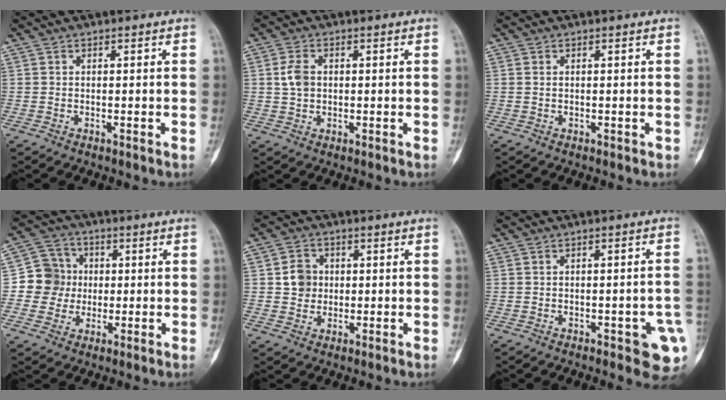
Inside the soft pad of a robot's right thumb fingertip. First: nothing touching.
{"total": 4.0, "force": [0.4, 2.9, 2.8], "torque": [-0.047, 0.003, 0.004]}
{"total": 0.5, "force": [0.0, 0.4, 0.2], "torque": [-0.002, 0.001, -0.001]}
{"total": 8.9, "force": [-0.3, 8.6, 2.3], "torque": [0.008, 0.016, -0.014]}
{"total": 5.2, "force": [0.3, 4.7, 2.2], "torque": [-0.013, 0.004, 0.001]}
{"total": 8.2, "force": [-2.7, 3.2, 7.0], "torque": [-0.057, 0.015, -0.031]}